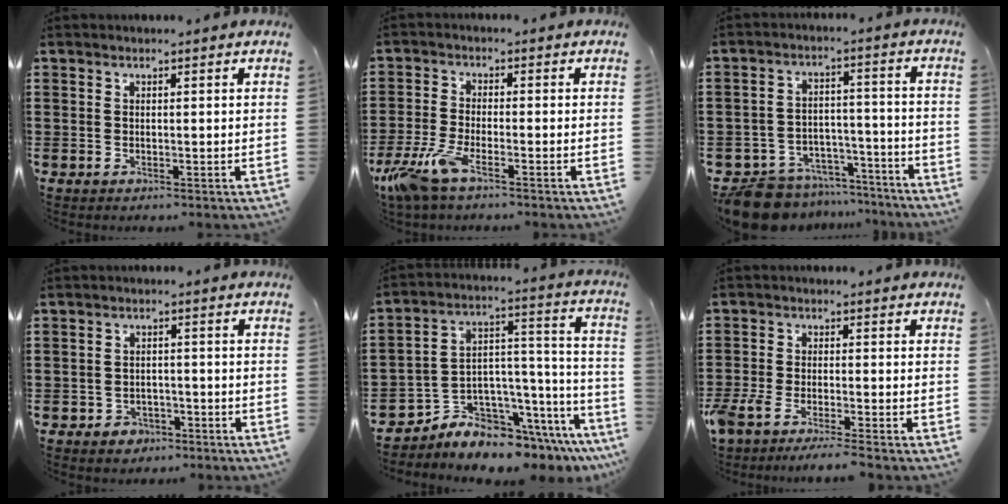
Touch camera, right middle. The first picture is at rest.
{"total": 6.6, "force": [-4.2, 1.7, 4.8], "torque": [-0.132, -0.022, -0.086]}
{"total": 9.8, "force": [-9.3, 2.6, 1.8], "torque": [-0.037, 0.035, -0.182]}
{"total": 2.2, "force": [-1.9, 1.1, 0.2], "torque": [-0.010, 0.003, -0.043]}
{"total": 6.7, "force": [-6.2, 2.6, 0.8], "torque": [-0.021, -0.009, -0.118]}
{"total": 4.3, "force": [-3.8, 0.3, 2.0], "torque": [-0.062, -0.016, -0.082]}